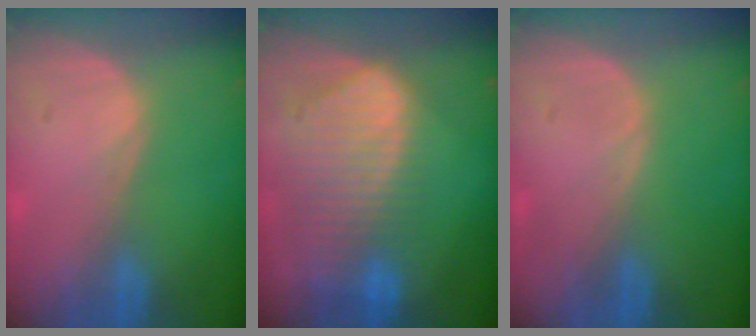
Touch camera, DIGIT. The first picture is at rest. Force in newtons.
{"total": 10.5, "press": 9.0, "slide": 5.5}
{"total": 0.0}